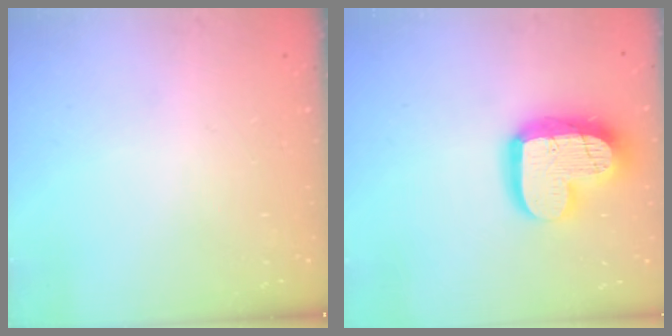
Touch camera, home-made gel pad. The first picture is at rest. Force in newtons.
{"total": 16.9, "press": 16.9, "slide": 1.3}